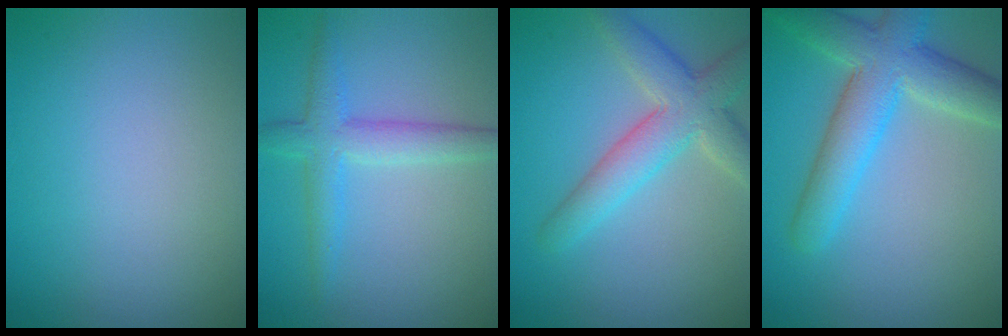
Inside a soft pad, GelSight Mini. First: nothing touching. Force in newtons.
{"total": 3.5, "press": 3.5, "slide": 0.1}
{"total": 5.3, "press": 5.3, "slide": 0.4}
{"total": 6.7, "press": 6.7, "slide": 0.5}